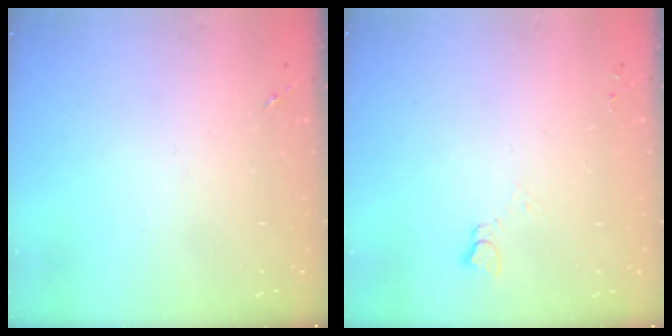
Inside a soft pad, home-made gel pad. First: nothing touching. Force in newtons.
{"total": 2.5, "press": 2.5, "slide": 0.2}